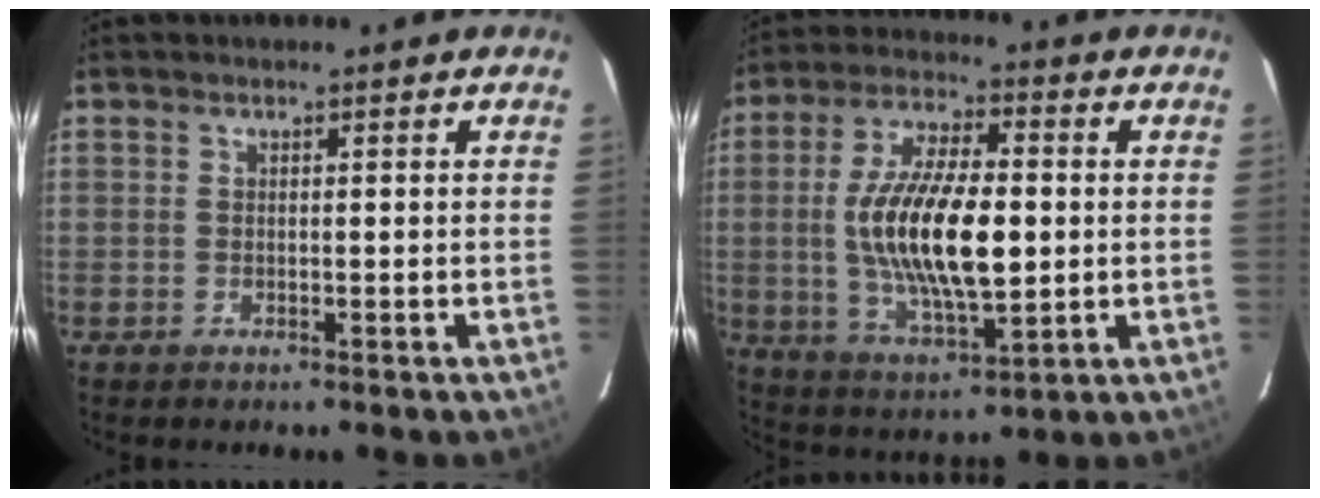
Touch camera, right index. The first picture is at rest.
{"total": 17.9, "force": [-0.2, 7.0, 16.4], "torque": [-0.313, -0.004, 0.002]}